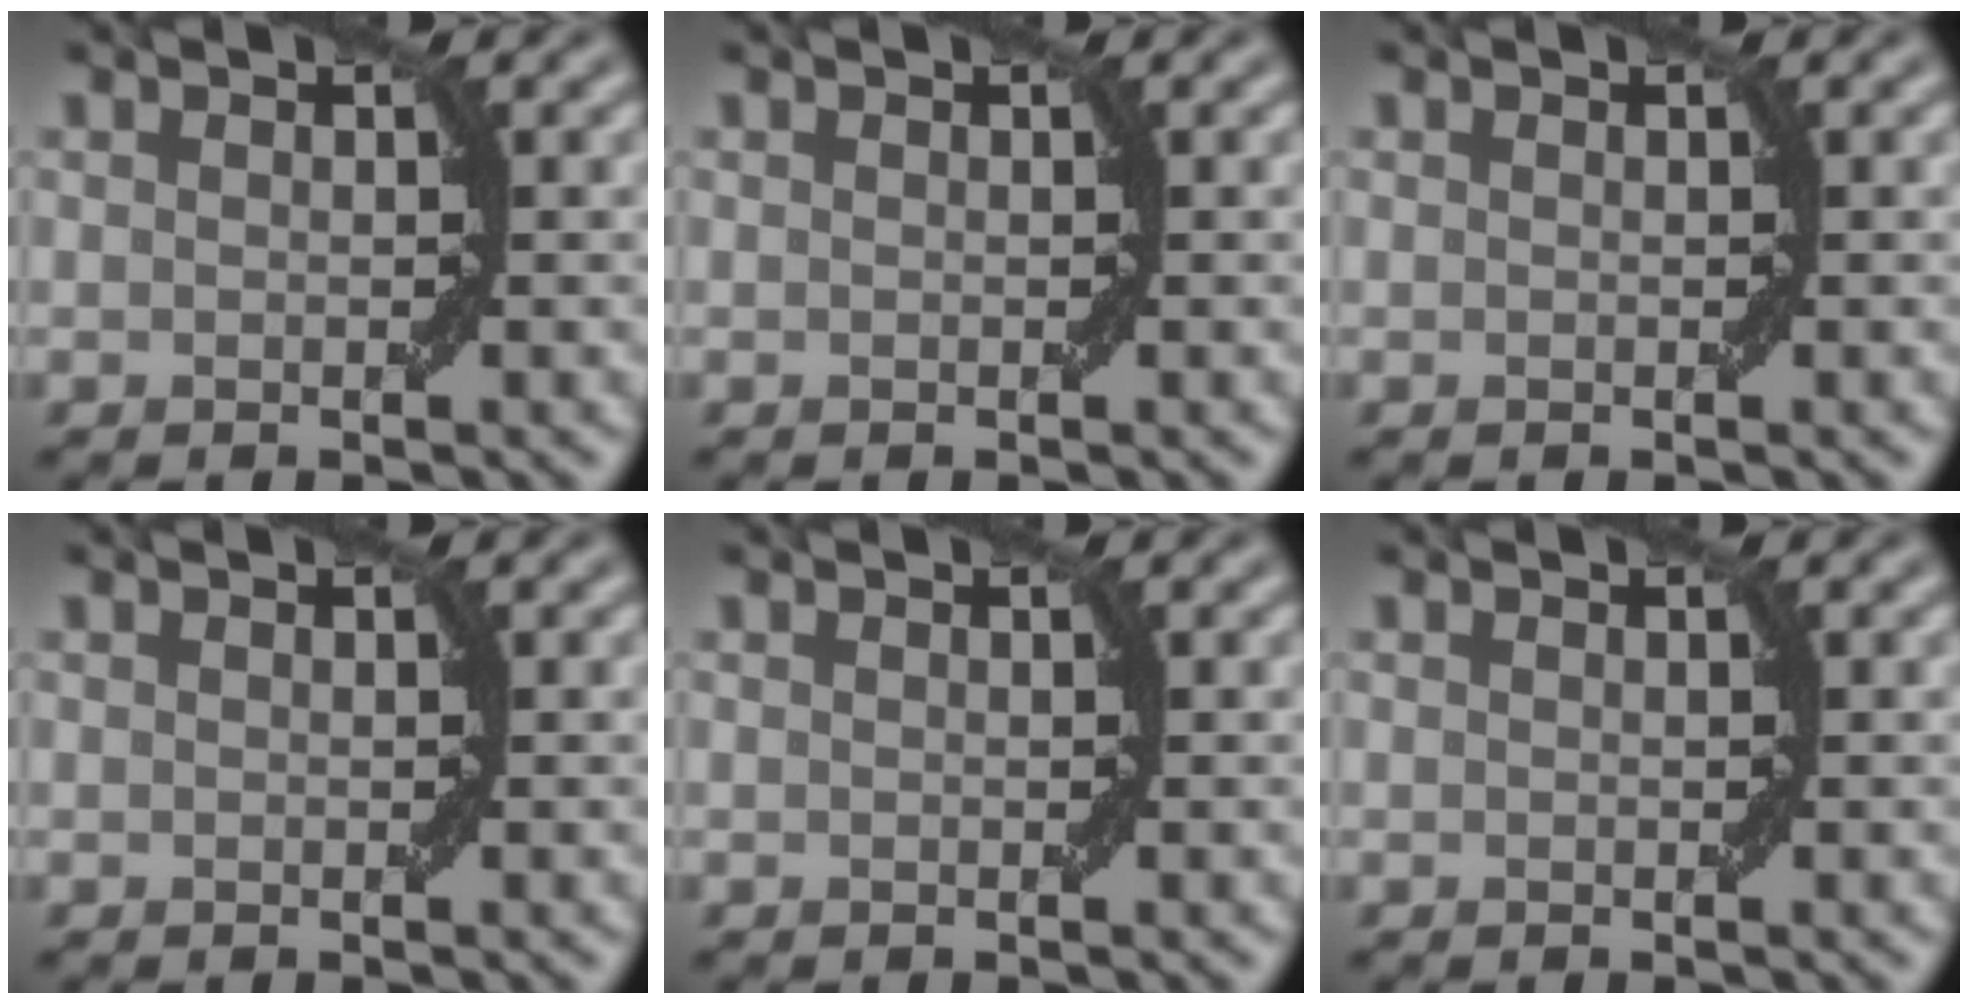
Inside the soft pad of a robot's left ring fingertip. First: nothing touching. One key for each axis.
{"total": 0.0}
{"total": 0.0}
{"total": 0.0}
{"total": 0.0}
{"total": 0.0}